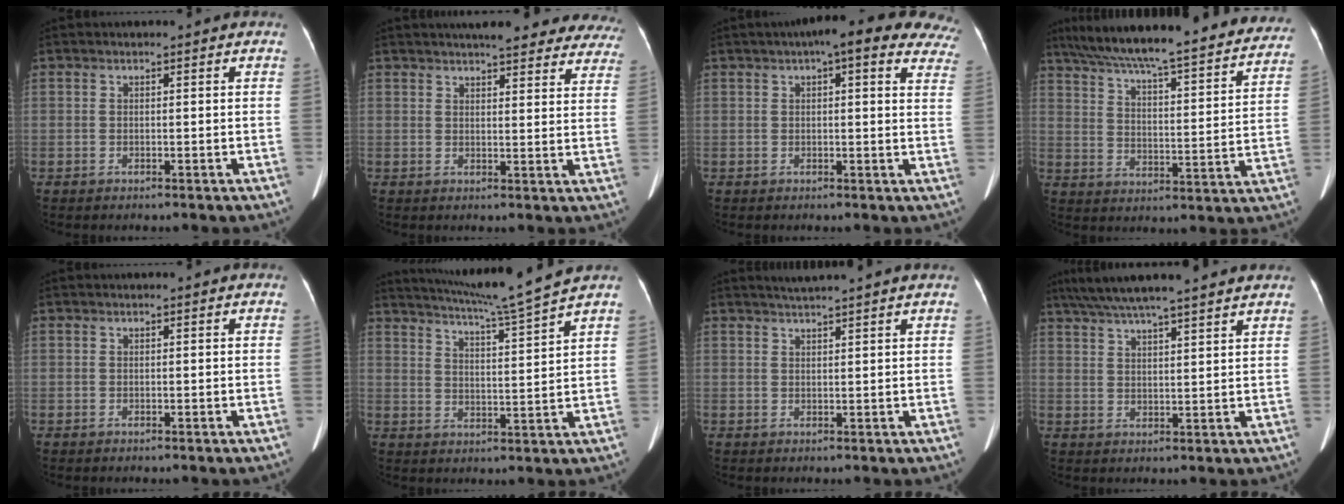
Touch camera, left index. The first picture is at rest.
{"total": 21.6, "force": [19.3, 4.9, 8.4], "torque": [-0.096, -0.018, 0.209]}
{"total": 16.4, "force": [12.5, 4.0, 9.8], "torque": [-0.108, 0.027, 0.126]}
{"total": 33.3, "force": [29.1, 4.7, 15.4], "torque": [-0.252, -0.035, 0.372]}
{"total": 0.0}
{"total": 11.0, "force": [9.8, -2.7, 4.1], "torque": [-0.076, -0.024, 0.154]}
{"total": 3.9, "force": [3.5, -1.0, 1.6], "torque": [-0.023, 0.018, 0.050]}
{"total": 15.7, "force": [13.5, 0.5, 8.1], "torque": [-0.142, 0.043, 0.193]}